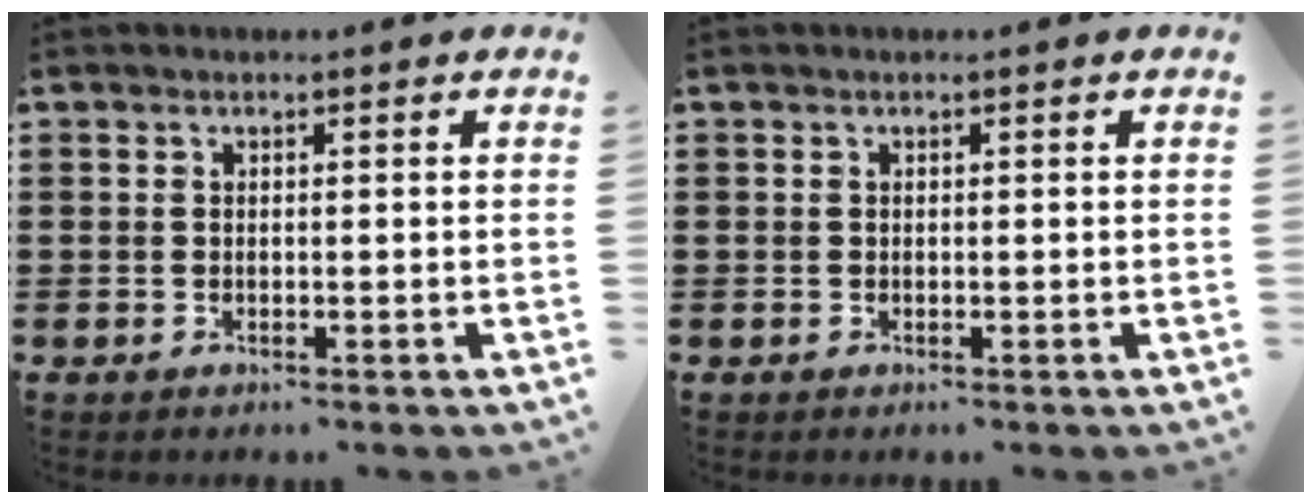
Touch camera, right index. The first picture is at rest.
{"total": 0.0}